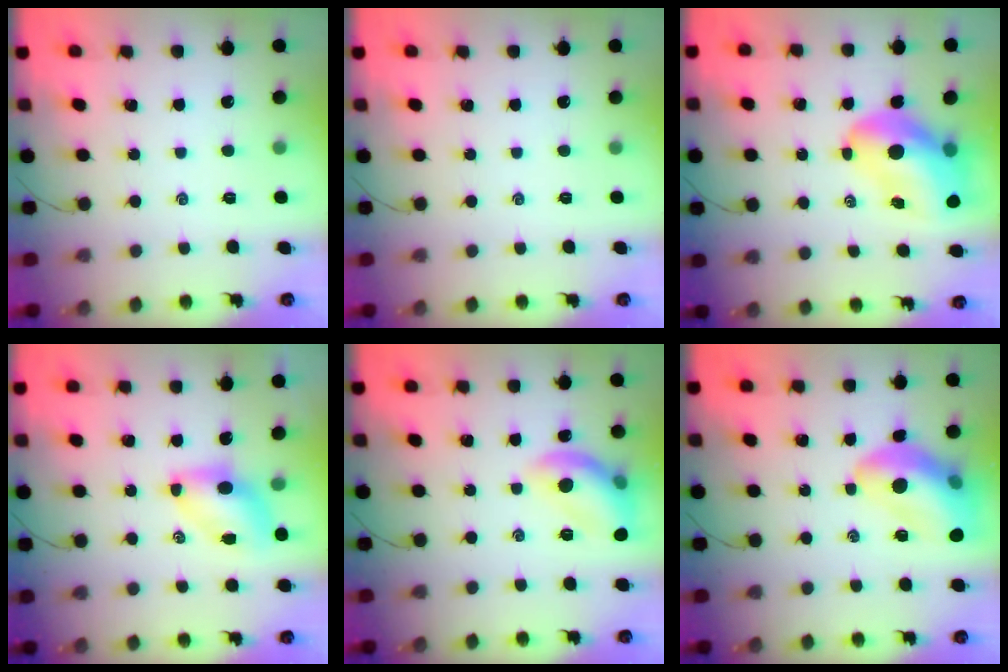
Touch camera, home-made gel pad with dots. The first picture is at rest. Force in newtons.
{"total": 0.0}
{"total": 14.3, "press": 13.7, "slide": 4.1}
{"total": 7.1, "press": 7.0, "slide": 0.9}
{"total": 12.4, "press": 12.4, "slide": 0.4}
{"total": 15.1, "press": 14.7, "slide": 3.5}